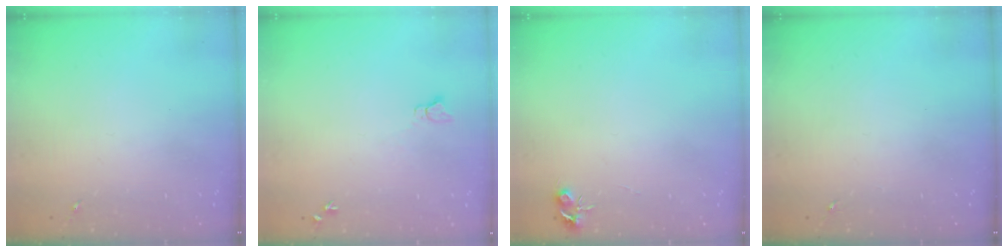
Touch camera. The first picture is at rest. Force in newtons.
{"total": 4.1, "press": 4.0, "slide": 0.5}
{"total": 5.3, "press": 5.3, "slide": 0.7}
{"total": 0.0}